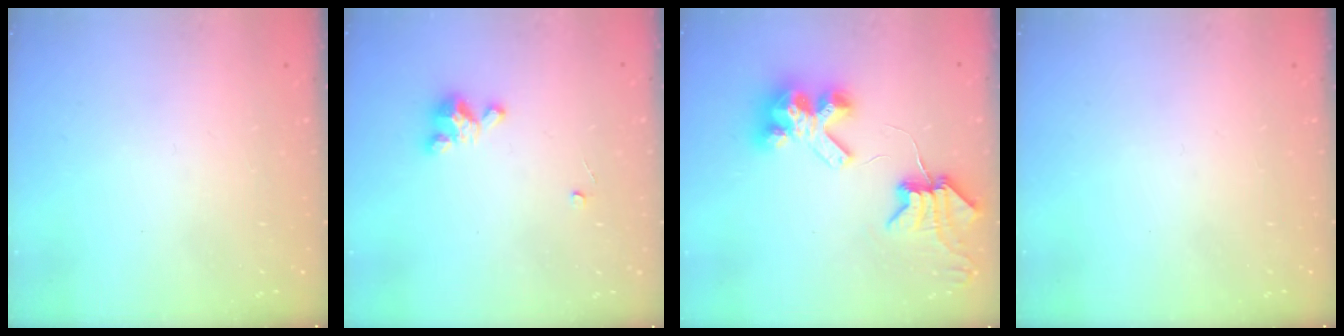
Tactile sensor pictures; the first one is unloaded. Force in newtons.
{"total": 3.5, "press": 3.5, "slide": 0.2}
{"total": 8.8, "press": 8.7, "slide": 1.2}
{"total": 0.0}